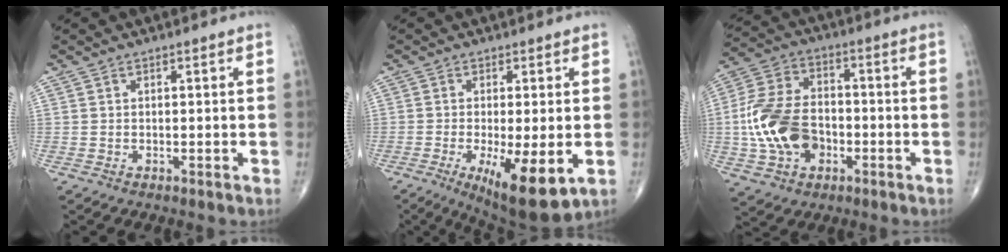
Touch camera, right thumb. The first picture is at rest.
{"total": 12.0, "force": [-3.6, 3.5, 11.0], "torque": [-0.177, -0.022, -0.047]}
{"total": 15.5, "force": [-3.0, 10.6, 10.9], "torque": [-0.204, 0.027, -0.057]}